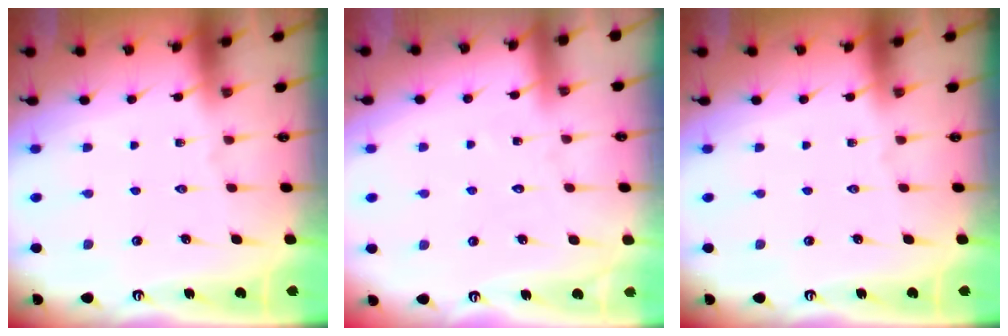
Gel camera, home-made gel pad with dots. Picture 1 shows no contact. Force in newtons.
{"total": 4.9, "press": 4.9, "slide": 0.3}
{"total": 0.0}